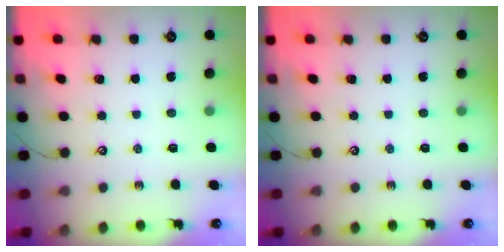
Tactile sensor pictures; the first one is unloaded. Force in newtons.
{"total": 0.0}